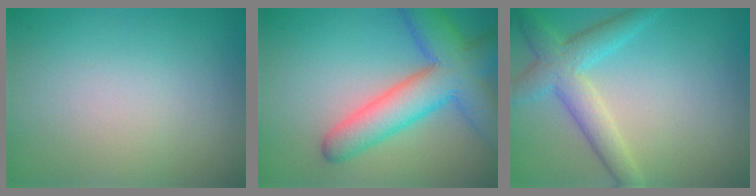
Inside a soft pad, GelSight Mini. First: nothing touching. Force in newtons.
{"total": 8.1, "press": 8.1, "slide": 0.3}
{"total": 4.5, "press": 4.5, "slide": 0.1}